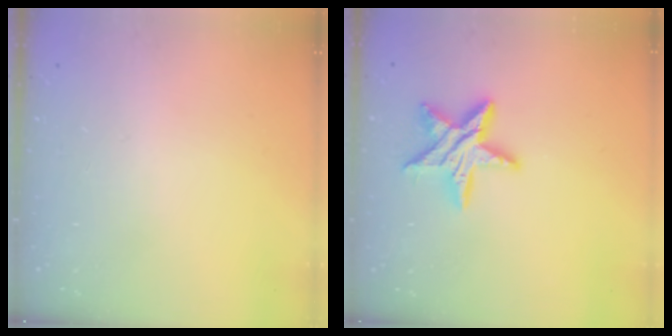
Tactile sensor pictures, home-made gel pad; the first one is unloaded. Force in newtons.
{"total": 13.8, "press": 13.8, "slide": 0.7}